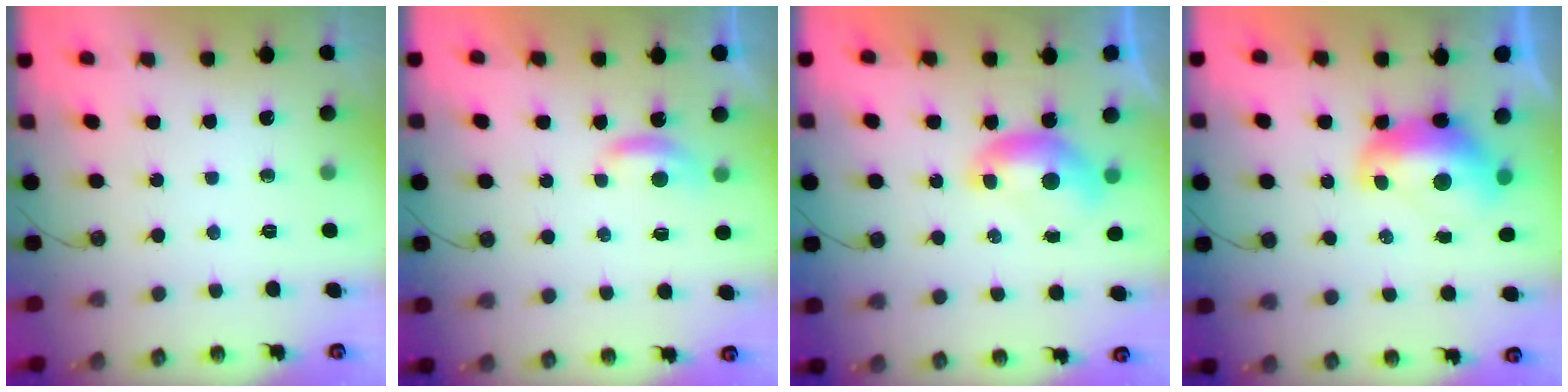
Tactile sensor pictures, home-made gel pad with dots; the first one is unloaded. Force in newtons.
{"total": 2.0, "press": 2.0, "slide": 0.4}
{"total": 0.0}
{"total": 2.2, "press": 2.1, "slide": 0.6}